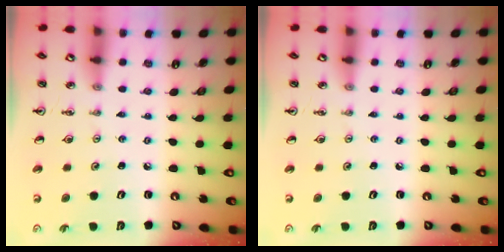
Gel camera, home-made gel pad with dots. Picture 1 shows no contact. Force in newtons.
{"total": 0.0}